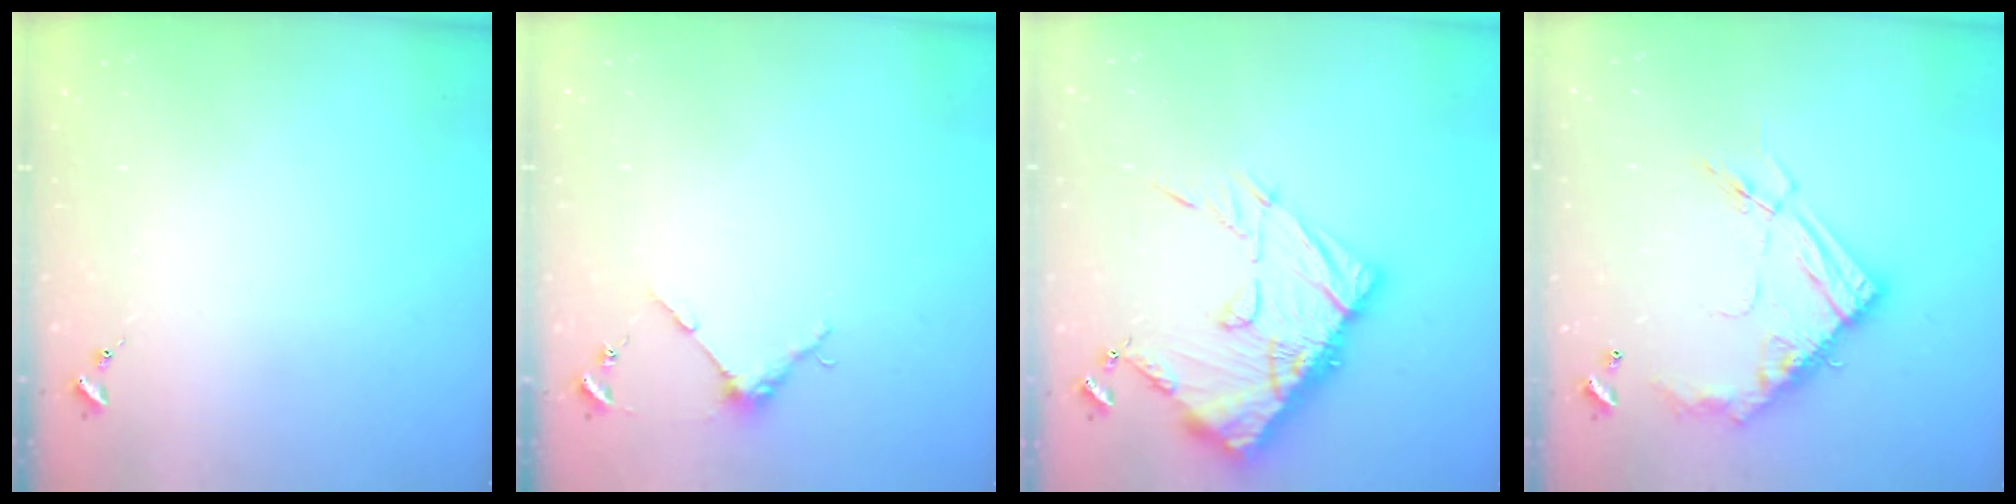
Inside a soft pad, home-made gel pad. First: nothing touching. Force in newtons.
{"total": 3.8, "press": 3.7, "slide": 0.4}
{"total": 18.0, "press": 17.9, "slide": 1.6}
{"total": 17.2, "press": 17.1, "slide": 1.4}